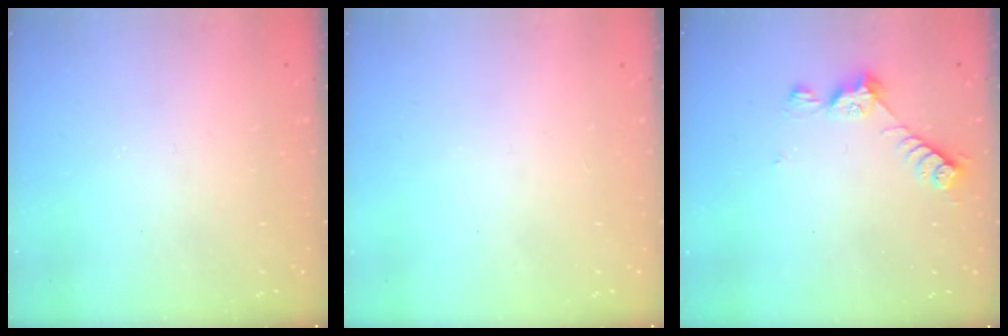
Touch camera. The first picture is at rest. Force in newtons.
{"total": 0.0}
{"total": 6.5, "press": 6.5, "slide": 0.7}